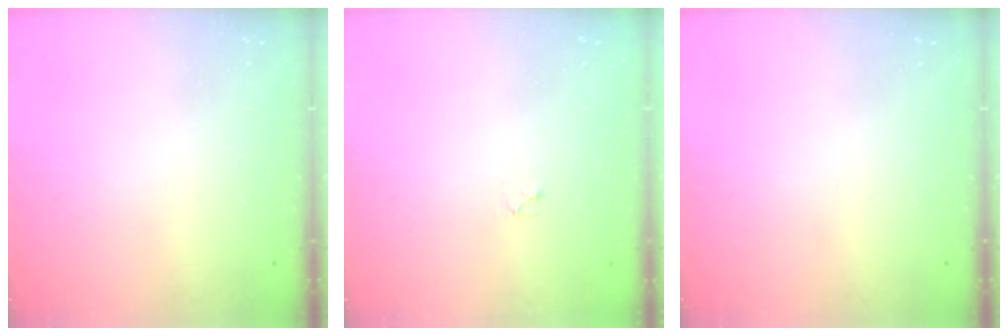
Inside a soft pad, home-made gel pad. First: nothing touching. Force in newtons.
{"total": 2.8, "press": 2.7, "slide": 0.4}
{"total": 0.0}